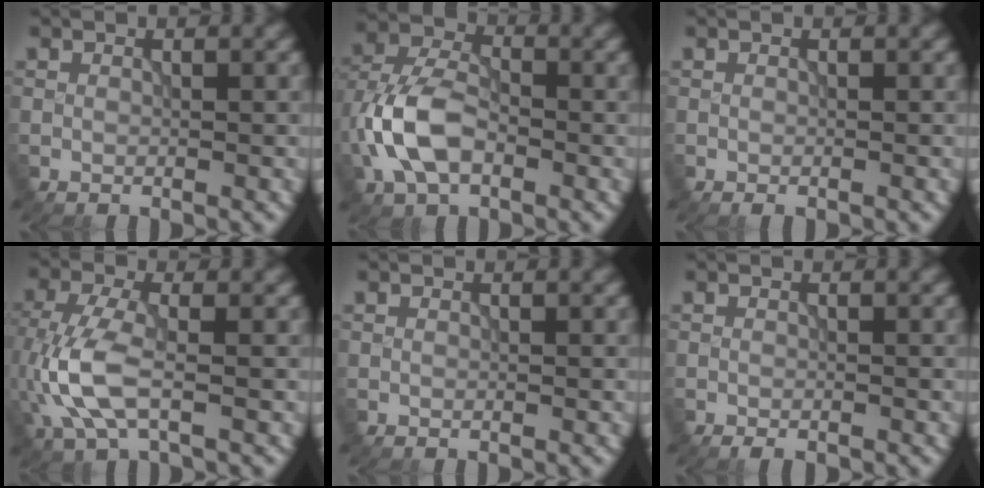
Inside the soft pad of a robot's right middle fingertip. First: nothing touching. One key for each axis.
{"total": 7.0, "fx": -2.1, "fy": 4.1, "fz": 5.2, "tx": -0.123, "ty": 0.007, "tz": -0.050}
{"total": 0.5, "fx": -0.4, "fy": 0.2, "fz": 0.3, "tx": -0.005, "ty": -0.005, "tz": -0.004}
{"total": 5.8, "fx": -1.5, "fy": 2.5, "fz": 5.0, "tx": -0.127, "ty": 0.000, "tz": -0.032}
{"total": 0.0}
{"total": 1.2, "fx": -0.9, "fy": 0.4, "fz": 0.6, "tx": -0.008, "ty": -0.003, "tz": -0.015}